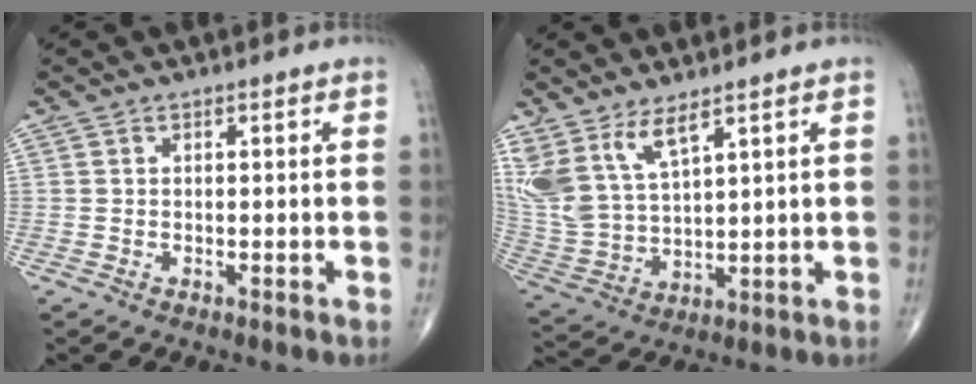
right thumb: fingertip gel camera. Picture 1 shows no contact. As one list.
[{"total": 11.0, "force": [7.1, 4.1, 7.3], "torque": [-0.156, -0.032, 0.165]}]